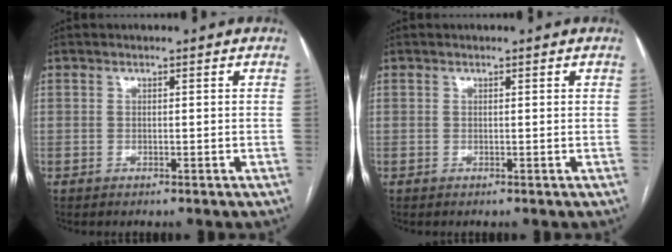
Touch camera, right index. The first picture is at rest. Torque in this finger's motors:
{"motor_torque": [-0.09, -0.03, 0.03, 0.01]}